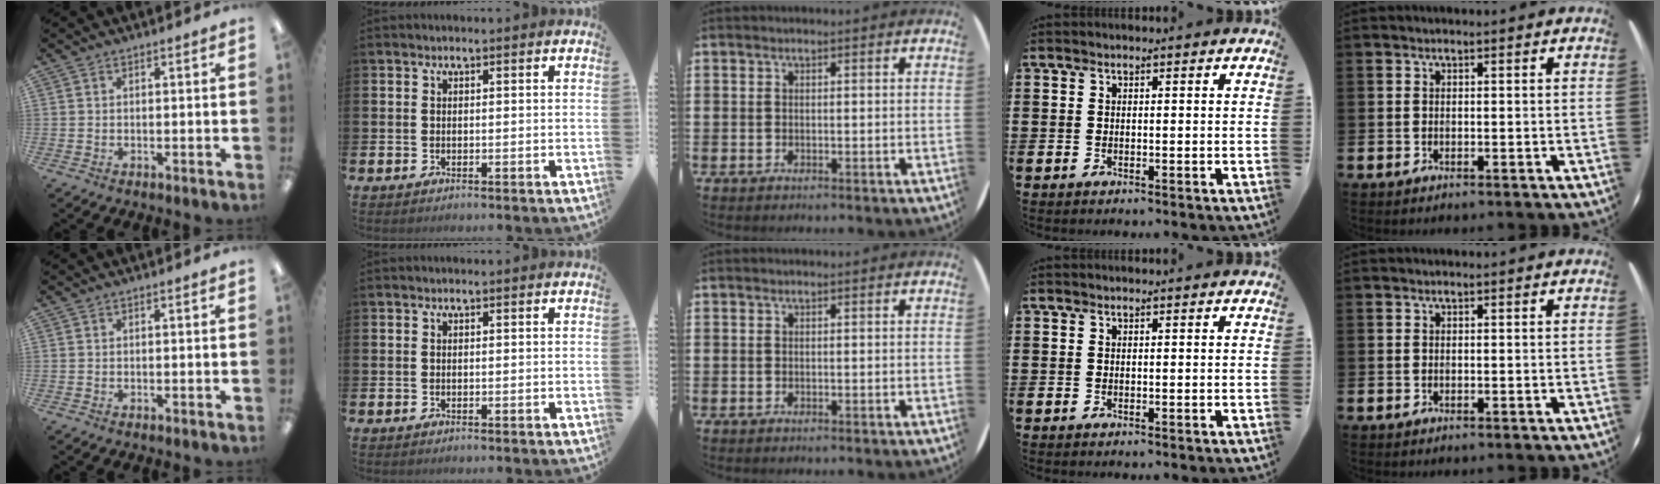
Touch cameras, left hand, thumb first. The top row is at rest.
{}